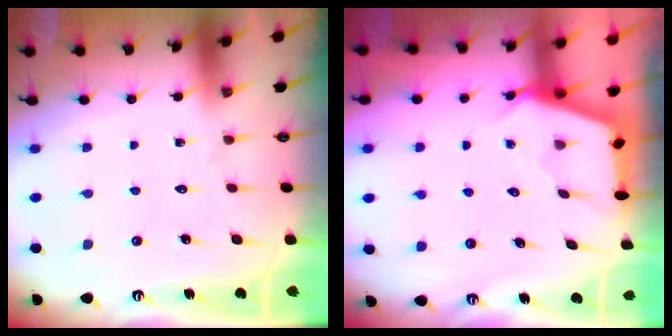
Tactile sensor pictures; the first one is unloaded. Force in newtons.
{"total": 3.1, "press": 3.0, "slide": 0.4}